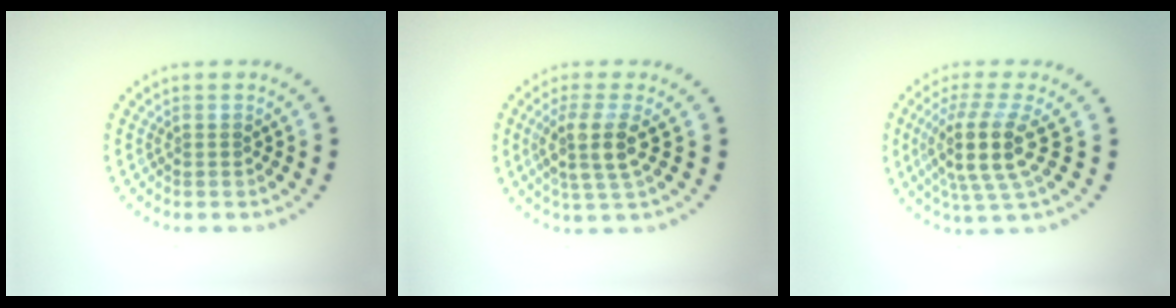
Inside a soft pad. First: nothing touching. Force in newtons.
{"total": 3.4, "press": 2.8, "slide": 1.8}
{"total": 4.9, "press": 3.9, "slide": 3.0}